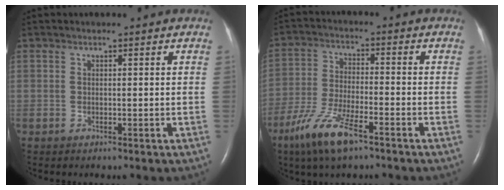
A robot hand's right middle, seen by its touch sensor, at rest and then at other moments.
{"total": 9.8, "force": [-6.2, 2.1, 7.2], "torque": [-0.157, -0.019, -0.118]}